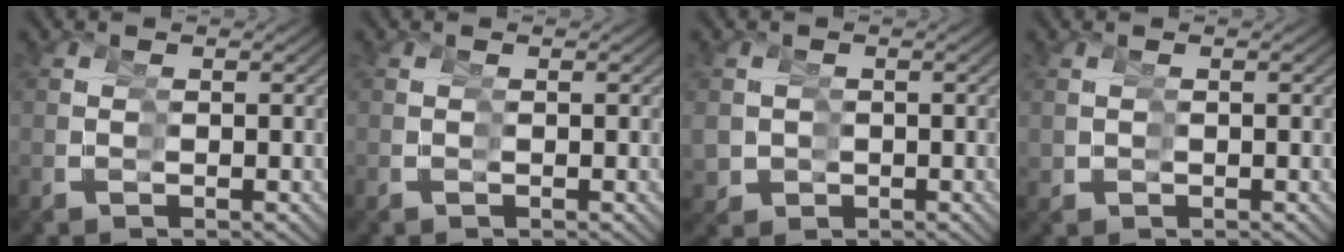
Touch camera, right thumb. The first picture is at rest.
{"total": 0.0}
{"total": 3.6, "force": [0.0, 3.5, 0.9], "torque": [-0.032, -0.021, 0.018]}
{"total": 1.0, "force": [0.2, 0.9, 0.4], "torque": [-0.011, -0.003, 0.011]}